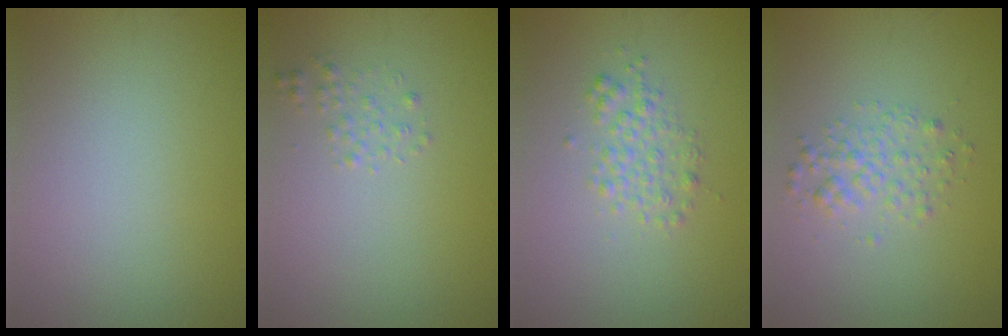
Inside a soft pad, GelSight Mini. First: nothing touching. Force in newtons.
{"total": 1.0, "press": 1.0, "slide": 0.1}
{"total": 2.0, "press": 2.0, "slide": 0.0}
{"total": 2.2, "press": 2.2, "slide": 0.1}